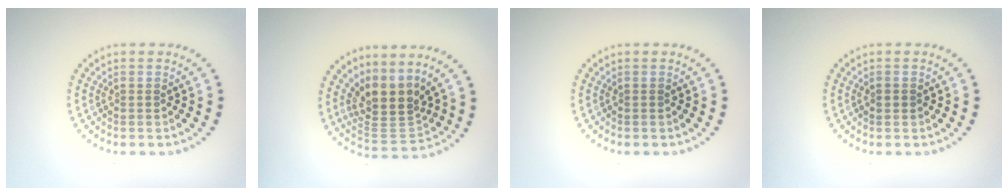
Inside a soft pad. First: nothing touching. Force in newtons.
{"total": 4.3, "press": 3.2, "slide": 2.9}
{"total": 0.0}
{"total": 0.9, "press": 0.9, "slide": 0.0}